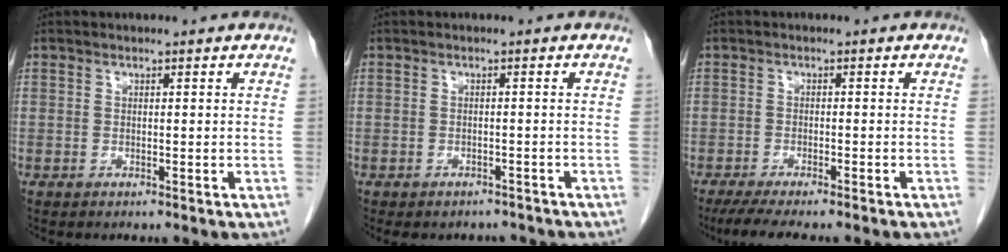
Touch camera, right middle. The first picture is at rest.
{"total": 5.7, "force": [-5.0, 2.6, 0.9], "torque": [-0.006, 0.007, -0.057]}
{"total": 7.9, "force": [-6.5, 0.8, 4.4], "torque": [-0.060, -0.013, -0.098]}